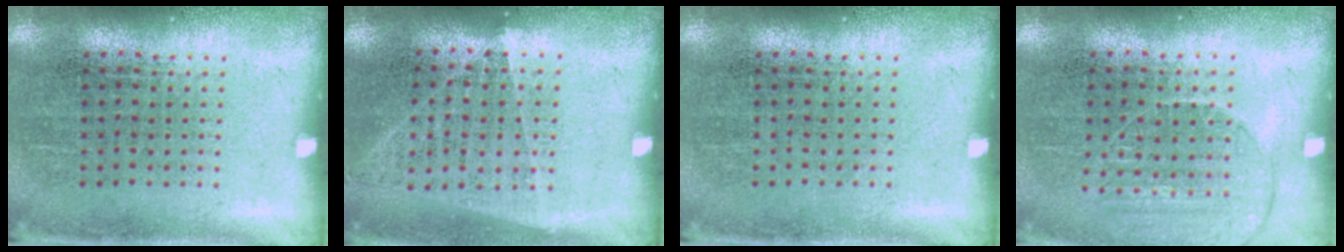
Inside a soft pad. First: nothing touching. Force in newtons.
{"total": 1.0, "press": 0.9, "slide": 0.4}
{"total": 0.0}
{"total": 1.4, "press": 1.3, "slide": 0.3}